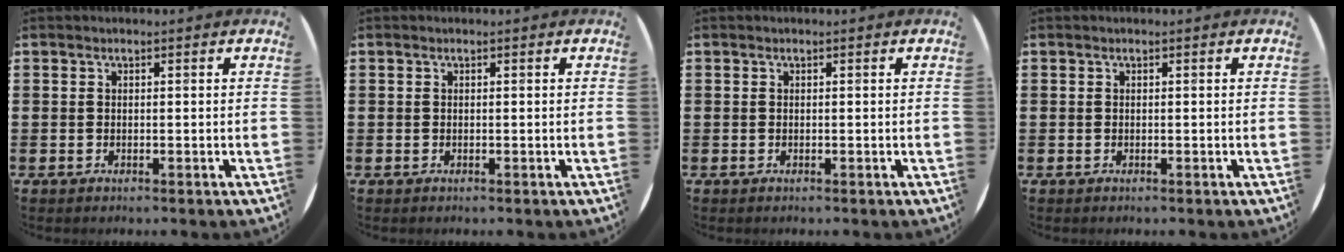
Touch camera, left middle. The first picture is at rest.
{"total": 0.0}
{"total": 0.0}
{"total": 0.0}